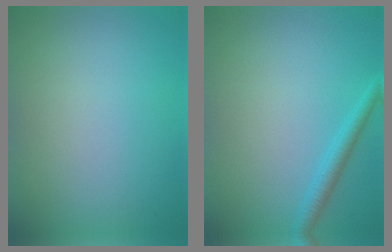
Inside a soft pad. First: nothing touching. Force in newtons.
{"total": 1.9, "press": 1.9, "slide": 0.1}